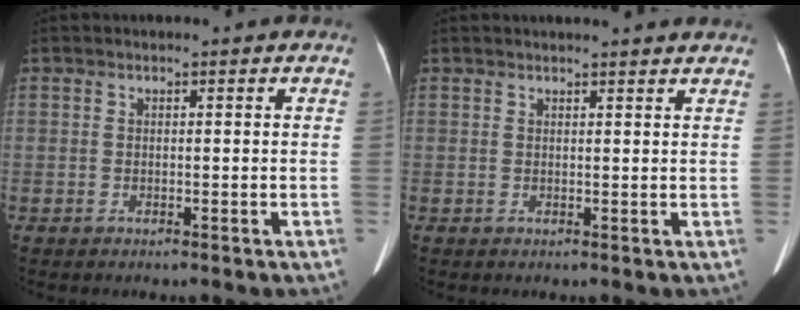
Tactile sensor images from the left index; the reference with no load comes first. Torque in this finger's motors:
{"motor_torque": [0.16, -0.29, 0.03, 0.00]}